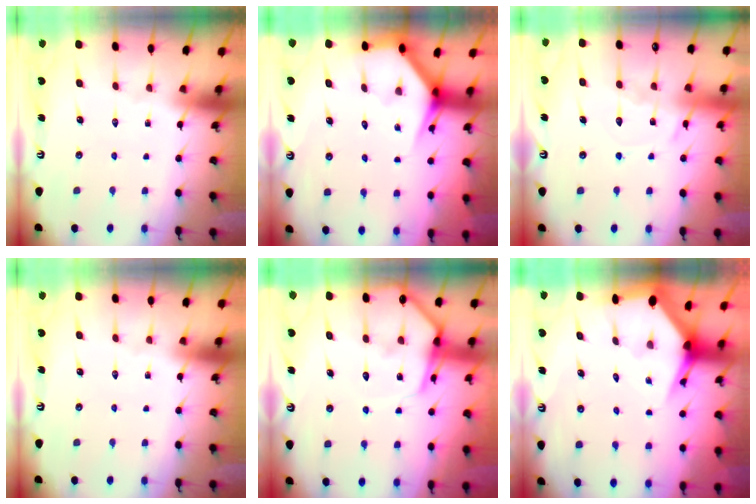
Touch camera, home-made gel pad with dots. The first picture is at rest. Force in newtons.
{"total": 3.6, "press": 3.5, "slide": 0.2}
{"total": 11.9, "press": 11.8, "slide": 1.1}
{"total": 0.0}
{"total": 9.9, "press": 9.8, "slide": 1.1}
{"total": 3.5, "press": 3.5, "slide": 0.4}